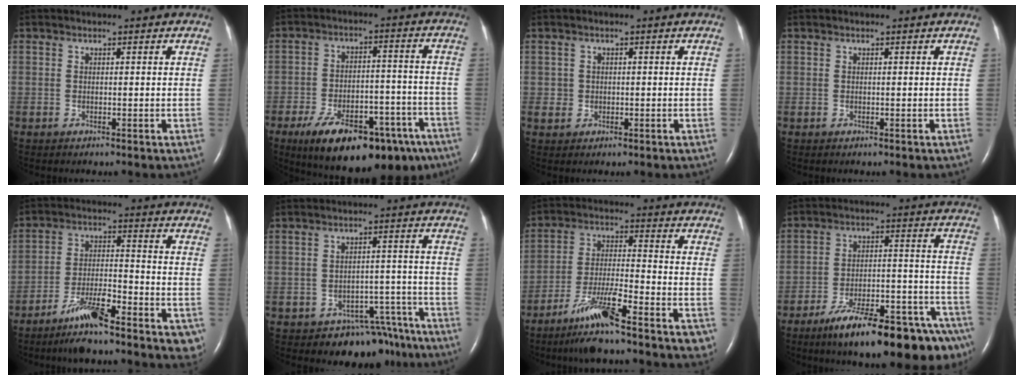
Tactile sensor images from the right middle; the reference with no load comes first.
{"total": 21.3, "force": [-14.3, 8.5, 13.4], "torque": [-0.155, 0.019, -0.203]}
{"total": 1.7, "force": [0.0, 1.7, 0.2], "torque": [0.000, 0.004, 0.004]}
{"total": 0.0}
{"total": 11.3, "force": [-7.6, 2.2, 8.0], "torque": [-0.119, -0.006, -0.126]}
{"total": 9.8, "force": [-8.1, 5.4, 1.3], "torque": [0.016, 0.042, -0.097]}
{"total": 11.8, "force": [-8.0, 1.1, 8.5], "torque": [-0.145, -0.017, -0.141]}
{"total": 21.5, "force": [-16.0, 3.6, 13.9], "torque": [-0.130, 0.029, -0.240]}